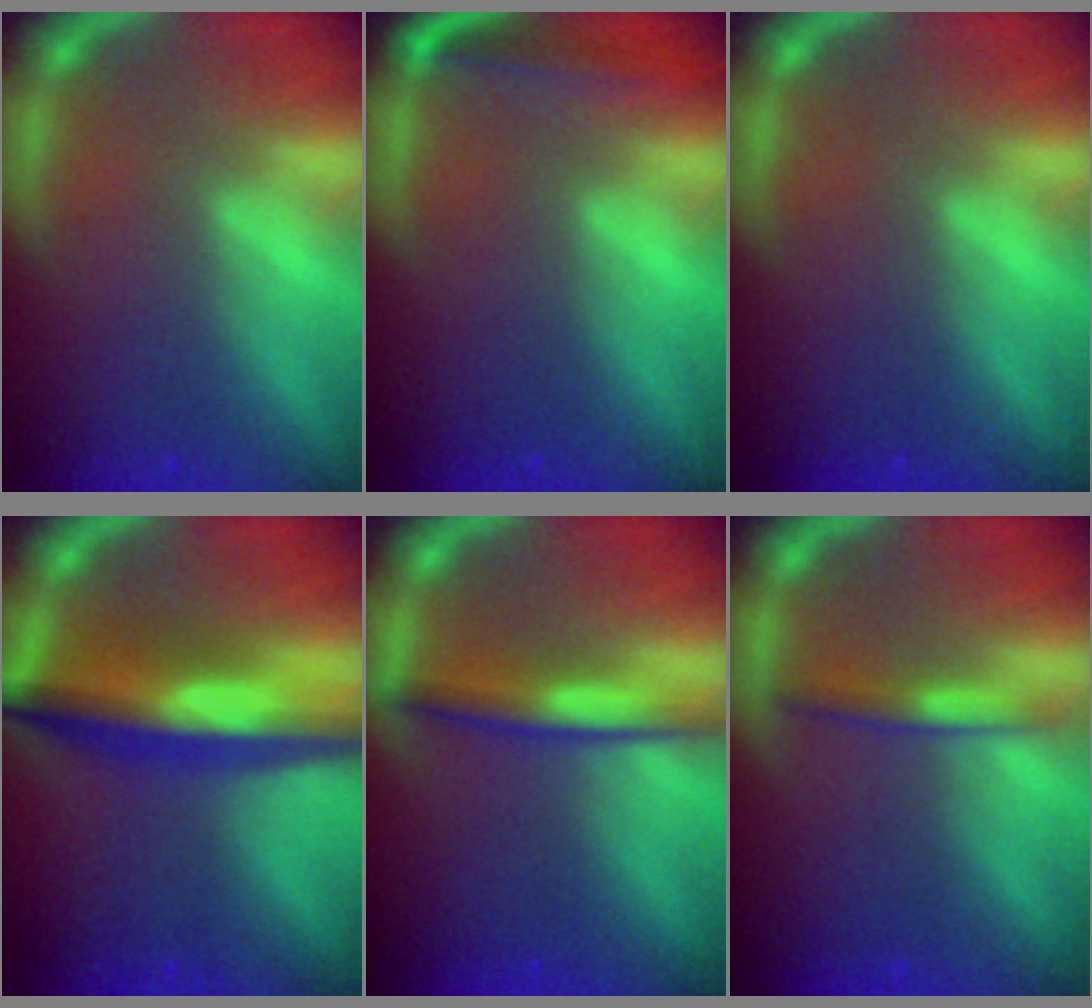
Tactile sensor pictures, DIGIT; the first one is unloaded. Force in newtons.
{"total": 2.5}
{"total": 0.0}
{"total": 7.6}
{"total": 3.4}
{"total": 2.0}